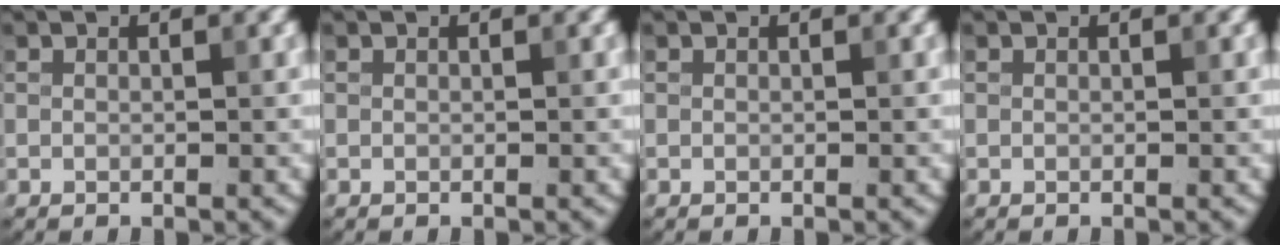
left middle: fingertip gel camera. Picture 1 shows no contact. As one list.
[{"total": 0.0}, {"total": 0.0}, {"total": 0.0}]